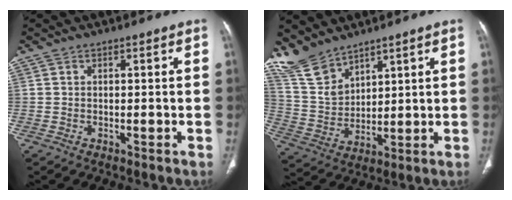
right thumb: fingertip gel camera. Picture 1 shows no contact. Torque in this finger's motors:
{"motor_torque": [-0.90, 2.23, 0.14, 1.31, 0.24]}